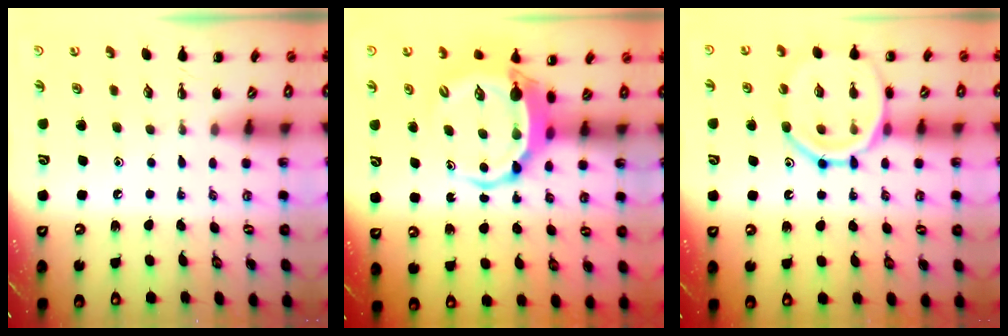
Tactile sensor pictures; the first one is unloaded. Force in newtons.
{"total": 6.5, "press": 6.4, "slide": 1.0}
{"total": 15.4, "press": 15.3, "slide": 2.1}